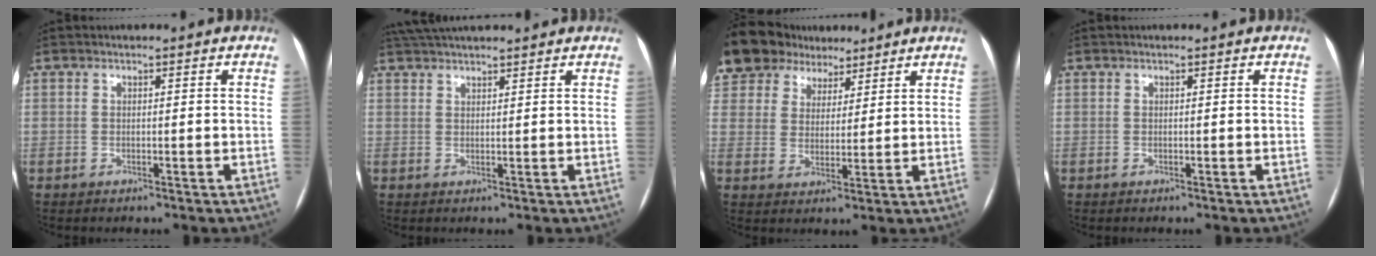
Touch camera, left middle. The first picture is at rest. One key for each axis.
{"total": 9.1, "fx": 8.0, "fy": 1.6, "fz": 3.9, "tx": -0.067, "ty": 0.043, "tz": 0.127}
{"total": 18.3, "fx": 13.0, "fy": 11.6, "fz": 5.6, "tx": -0.168, "ty": 0.053, "tz": 0.241}
{"total": 0.0}